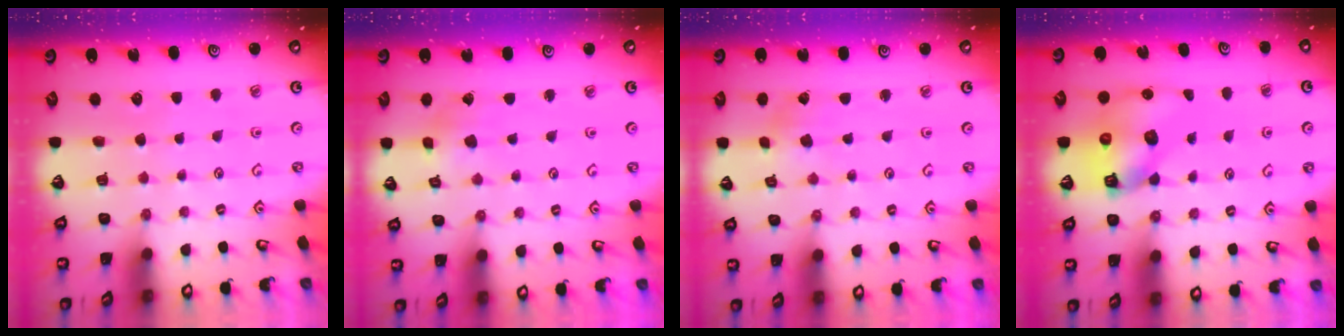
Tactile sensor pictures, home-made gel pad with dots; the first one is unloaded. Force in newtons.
{"total": 2.1, "press": 2.1, "slide": 0.1}
{"total": 1.2, "press": 1.2, "slide": 0.1}
{"total": 10.3, "press": 10.3, "slide": 0.9}